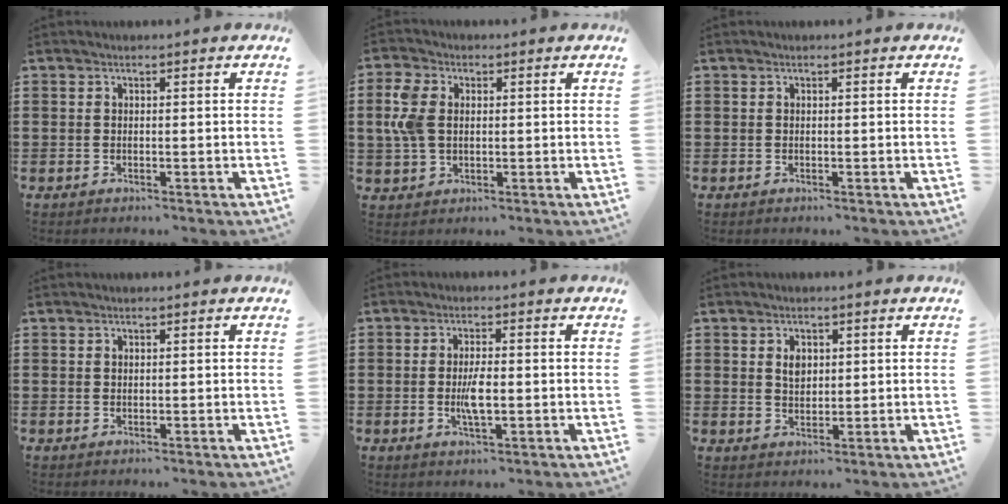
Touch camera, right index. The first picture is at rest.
{"total": 5.7, "force": [1.0, 3.9, 4.0], "torque": [-0.116, 0.003, 0.009]}
{"total": 0.0}
{"total": 0.0}
{"total": 4.1, "force": [-0.5, 1.2, 3.9], "torque": [-0.082, -0.005, -0.013]}
{"total": 2.6, "force": [0.9, 1.7, 1.7], "torque": [-0.031, 0.004, 0.013]}